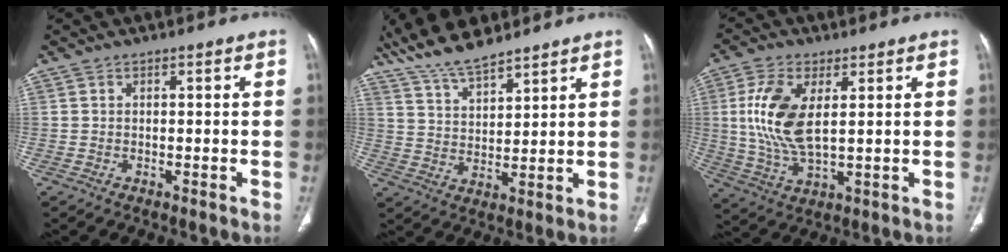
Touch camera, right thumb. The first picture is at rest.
{"total": 10.9, "force": [9.2, 2.9, 5.1], "torque": [-0.083, -0.039, 0.177]}
{"total": 12.0, "force": [2.3, 5.6, 10.4], "torque": [-0.224, -0.010, 0.051]}